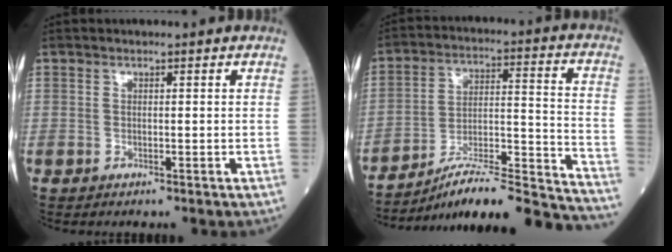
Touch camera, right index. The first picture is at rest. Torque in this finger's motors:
{"motor_torque": [-0.29, -0.73, 0.35, 0.05]}